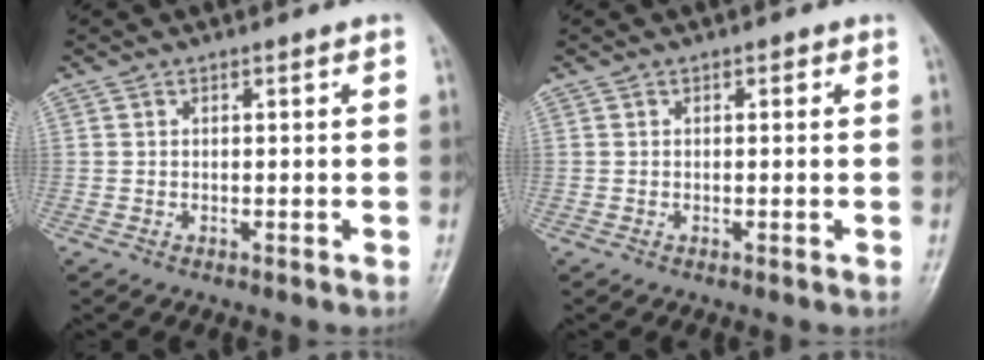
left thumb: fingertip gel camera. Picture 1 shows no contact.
{"total": 0.6, "force": [0.2, 0.4, 0.3], "torque": [0.003, 0.001, -0.002]}